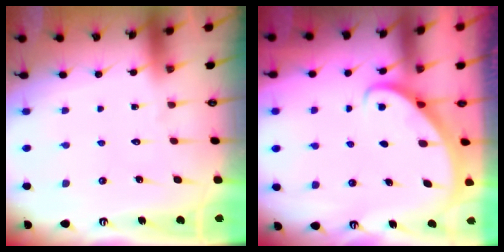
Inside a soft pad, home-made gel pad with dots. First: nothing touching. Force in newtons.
{"total": 2.9, "press": 2.9, "slide": 0.2}